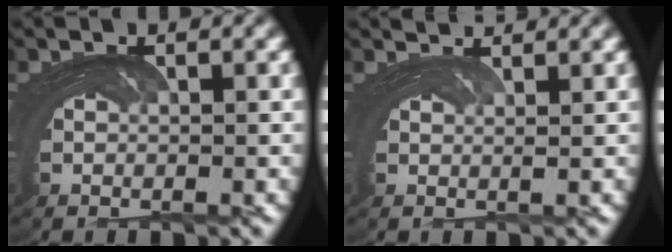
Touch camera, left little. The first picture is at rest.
{"total": 2.5, "force": [1.7, -1.5, -0.9], "torque": [0.028, 0.015, 0.021]}